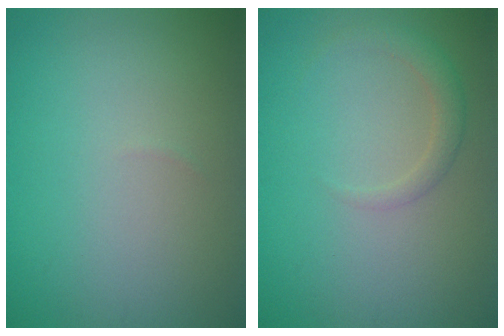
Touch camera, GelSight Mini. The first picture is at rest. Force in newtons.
{"total": 1.8, "press": 1.8, "slide": 0.1}